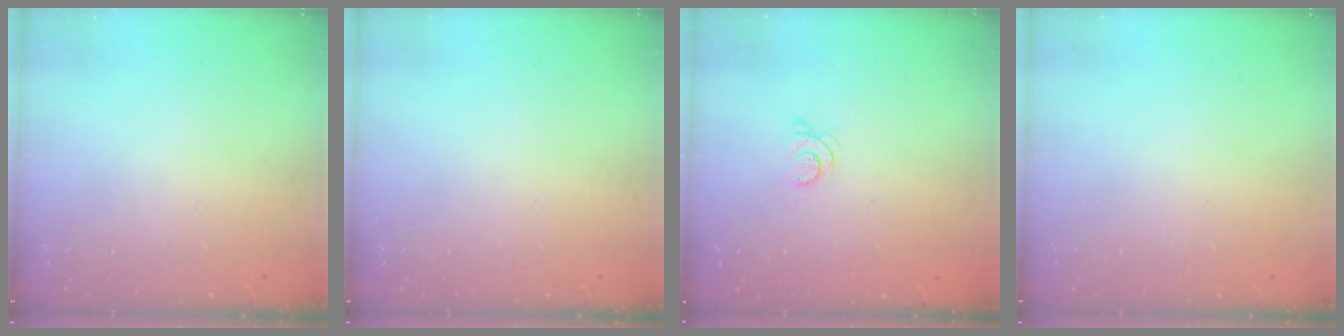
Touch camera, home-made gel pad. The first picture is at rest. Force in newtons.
{"total": 0.0}
{"total": 3.5, "press": 3.5, "slide": 0.5}
{"total": 0.0}